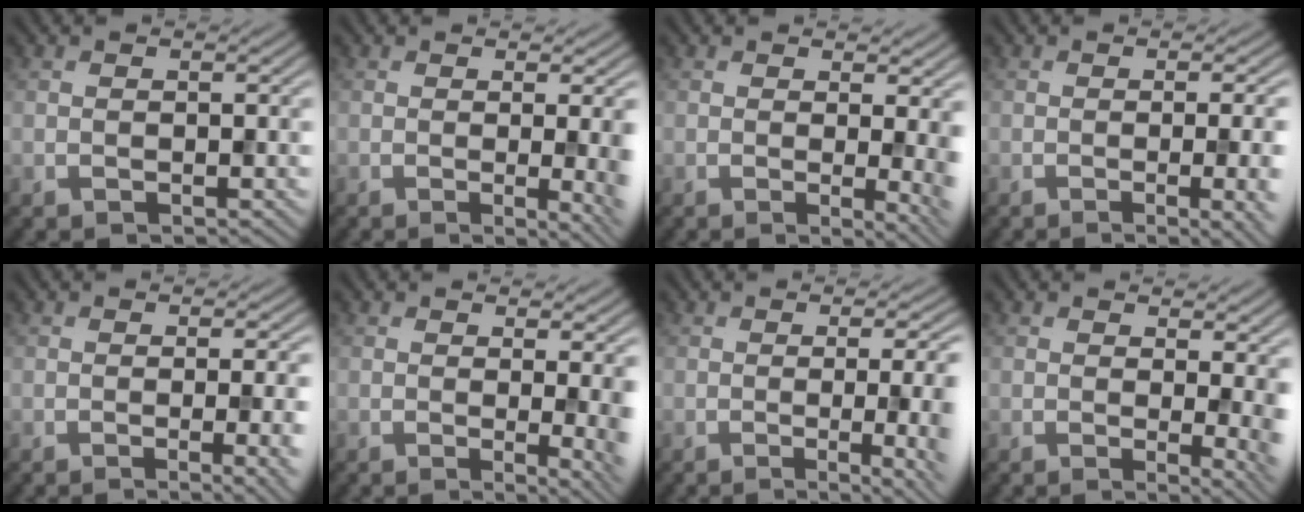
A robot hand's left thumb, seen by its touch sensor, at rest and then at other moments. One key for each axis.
{"total": 5.7, "fx": -0.4, "fy": 1.6, "fz": 5.4, "tx": -0.068, "ty": -0.010, "tz": -0.001}
{"total": 4.7, "fx": 0.3, "fy": 1.1, "fz": 4.5, "tx": -0.064, "ty": -0.007, "tz": 0.003}
{"total": 8.8, "fx": -1.4, "fy": 3.3, "fz": 8.0, "tx": -0.069, "ty": 0.002, "tz": -0.013}
{"total": 7.6, "fx": -1.2, "fy": 2.9, "fz": 6.9, "tx": -0.061, "ty": 0.000, "tz": -0.009}
{"total": 5.0, "fx": 0.0, "fy": 1.2, "fz": 4.9, "tx": -0.069, "ty": -0.009, "tz": -0.001}
{"total": 10.0, "fx": -1.5, "fy": 3.2, "fz": 9.4, "tx": -0.093, "ty": -0.004, "tz": -0.022}
{"total": 4.9, "fx": 0.8, "fy": 1.3, "fz": 4.7, "tx": -0.063, "ty": -0.008, "tz": 0.008}